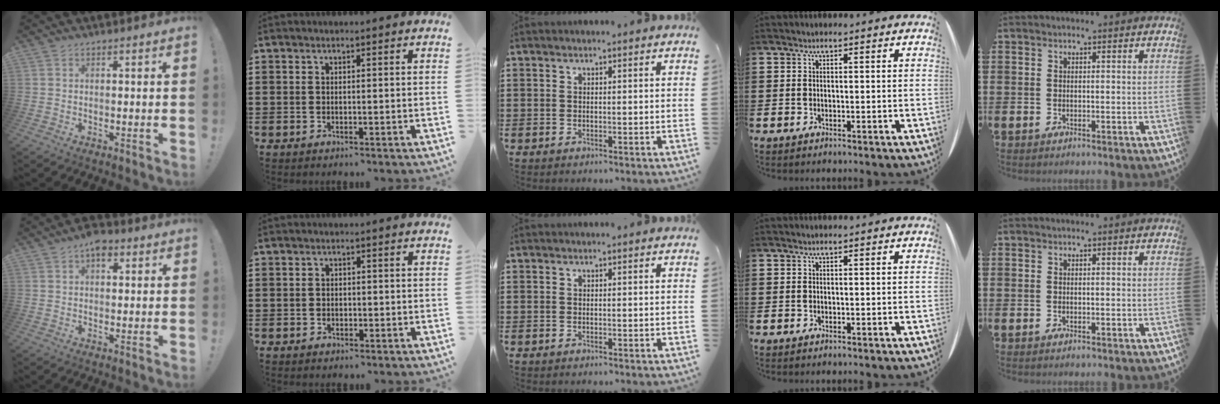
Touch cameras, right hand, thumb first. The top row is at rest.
{"thumb": {"total": 4.6, "force": [2.3, 2.6, 2.9], "torque": [-0.038, -0.007, 0.038]}, "index": {"total": 1.0, "force": [-0.4, 0.9, 0.2], "torque": [-0.006, 0.002, -0.011]}}